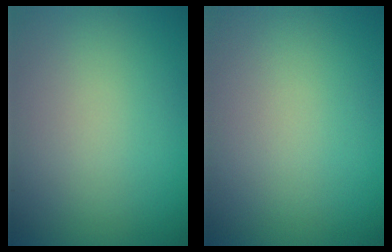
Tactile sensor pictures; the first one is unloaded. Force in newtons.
{"total": 0.0}